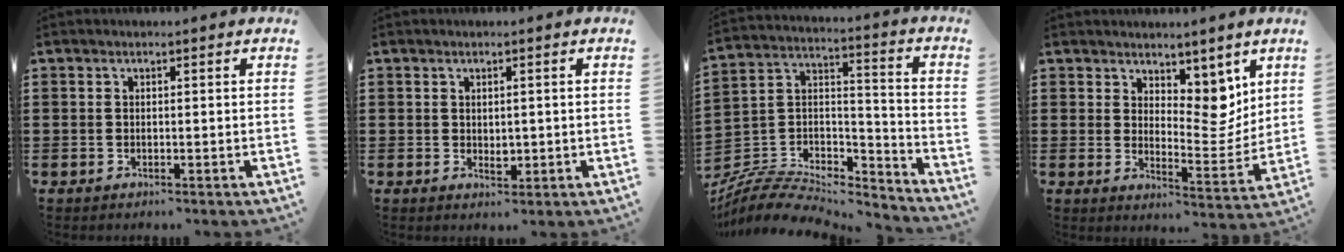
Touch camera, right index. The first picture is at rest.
{"total": 1.5, "force": [0.3, 1.0, 1.2], "torque": [-0.021, 0.002, 0.007]}
{"total": 7.9, "force": [-6.9, 2.9, 2.5], "torque": [-0.051, 0.011, -0.137]}
{"total": 7.1, "force": [5.2, 3.9, 3.0], "torque": [-0.050, -0.032, 0.093]}